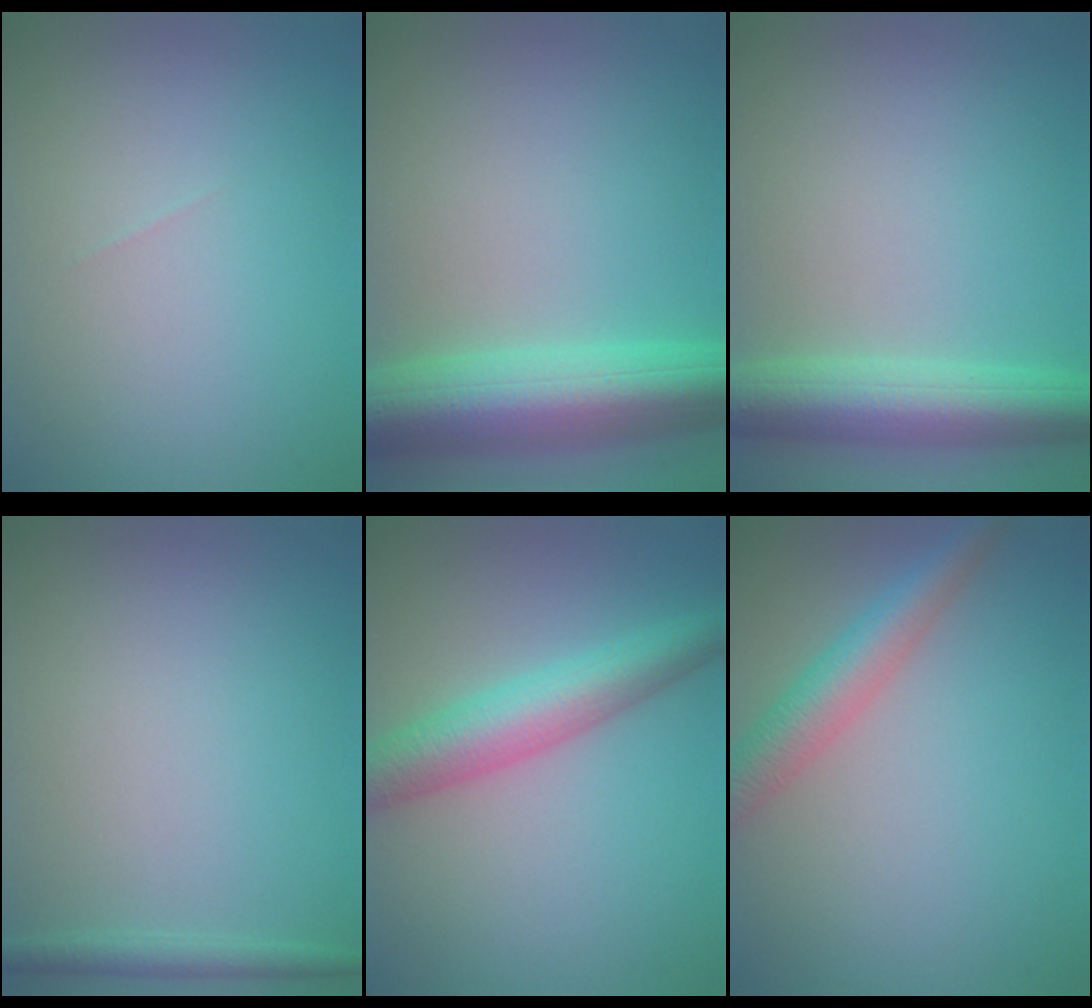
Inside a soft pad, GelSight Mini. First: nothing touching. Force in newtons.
{"total": 9.1, "press": 9.1, "slide": 0.4}
{"total": 6.3, "press": 6.3, "slide": 0.3}
{"total": 1.4, "press": 1.4, "slide": 0.1}
{"total": 5.6, "press": 5.6, "slide": 0.1}
{"total": 3.9, "press": 3.9, "slide": 0.1}